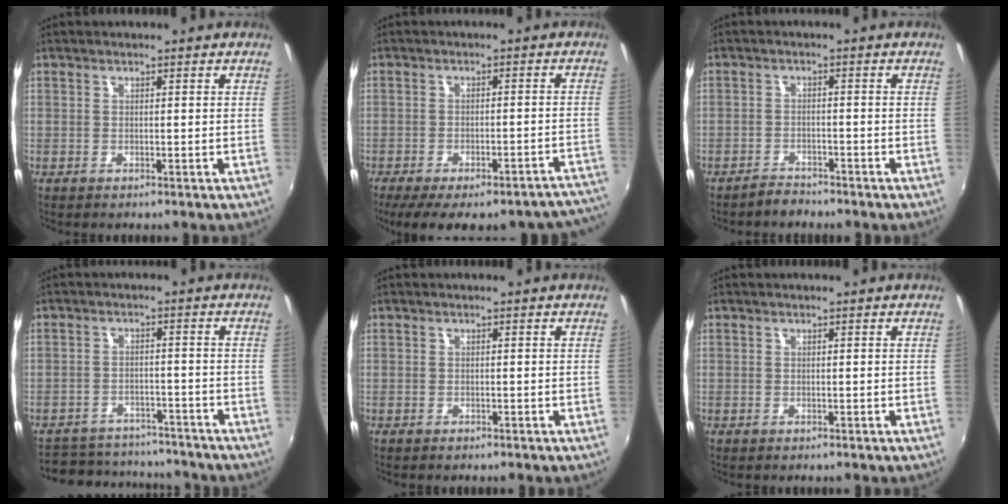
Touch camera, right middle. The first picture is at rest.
{"total": 18.2, "force": [-15.4, 4.3, 8.7], "torque": [-0.120, -0.016, -0.188]}
{"total": 2.4, "force": [-2.3, 0.7, 0.3], "torque": [-0.015, 0.004, -0.040]}
{"total": 14.6, "force": [-13.0, 4.9, 4.4], "torque": [-0.108, 0.010, -0.176]}
{"total": 0.0}
{"total": 0.0}